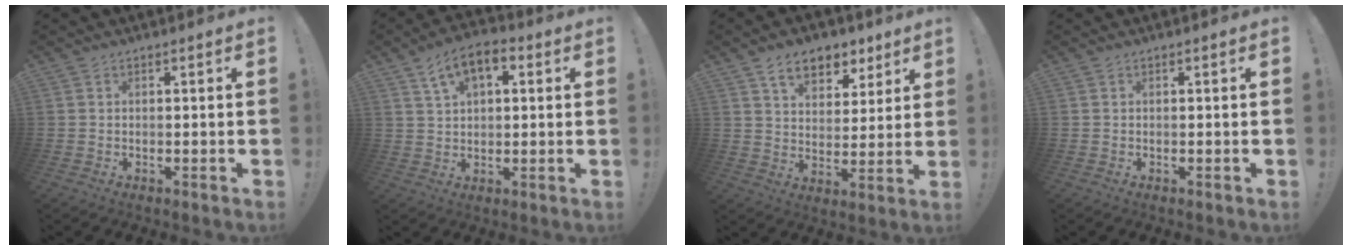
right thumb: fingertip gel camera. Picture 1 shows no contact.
{"total": 9.0, "force": [4.0, 5.0, 6.4], "torque": [-0.095, -0.006, 0.073]}
{"total": 10.4, "force": [6.5, 6.4, 4.9], "torque": [-0.069, -0.032, 0.121]}
{"total": 0.0}